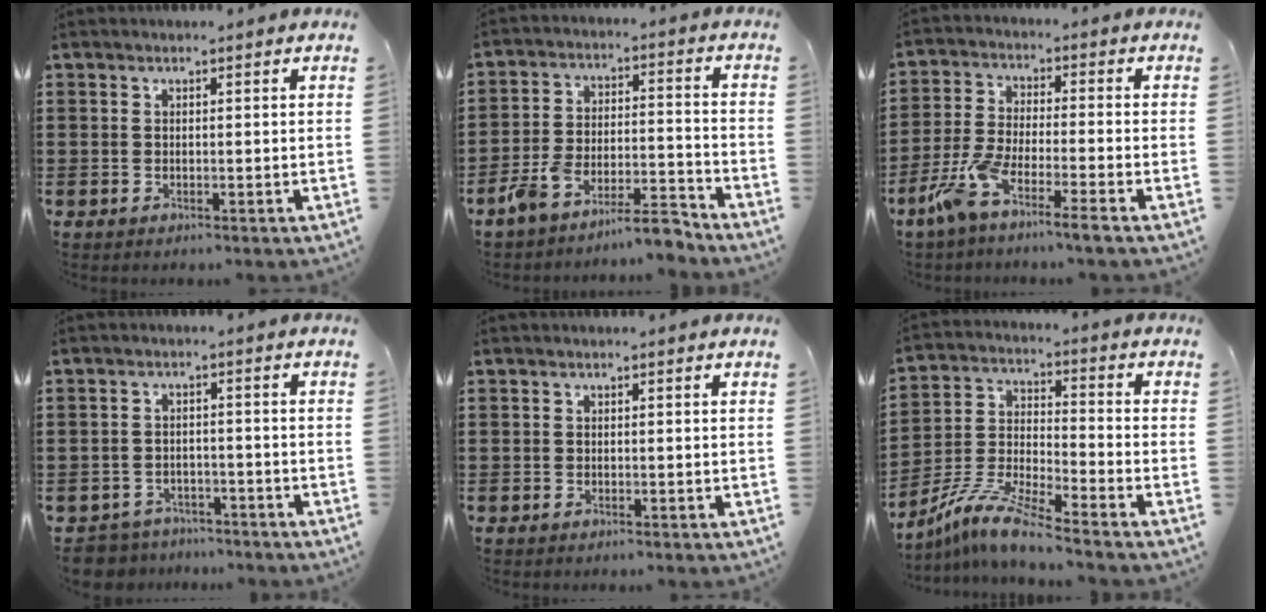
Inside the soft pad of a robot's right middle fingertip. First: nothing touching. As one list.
[{"total": 8.0, "force": [-7.5, 0.6, 2.8], "torque": [-0.050, 0.013, -0.145]}, {"total": 7.0, "force": [-5.5, 0.1, 4.4], "torque": [-0.110, -0.015, -0.110]}, {"total": 3.7, "force": [-3.6, 0.8, -0.2], "torque": [-0.012, 0.000, -0.081]}, {"total": 0.0}, {"total": 9.1, "force": [-8.0, 0.0, 4.3], "torque": [-0.101, -0.003, -0.165]}]